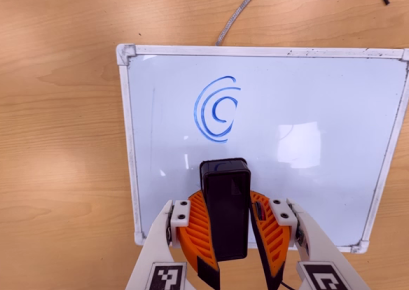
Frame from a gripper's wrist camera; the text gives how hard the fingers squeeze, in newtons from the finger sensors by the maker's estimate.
{"total": 12.2, "left": 11.3, "right": 13.2}